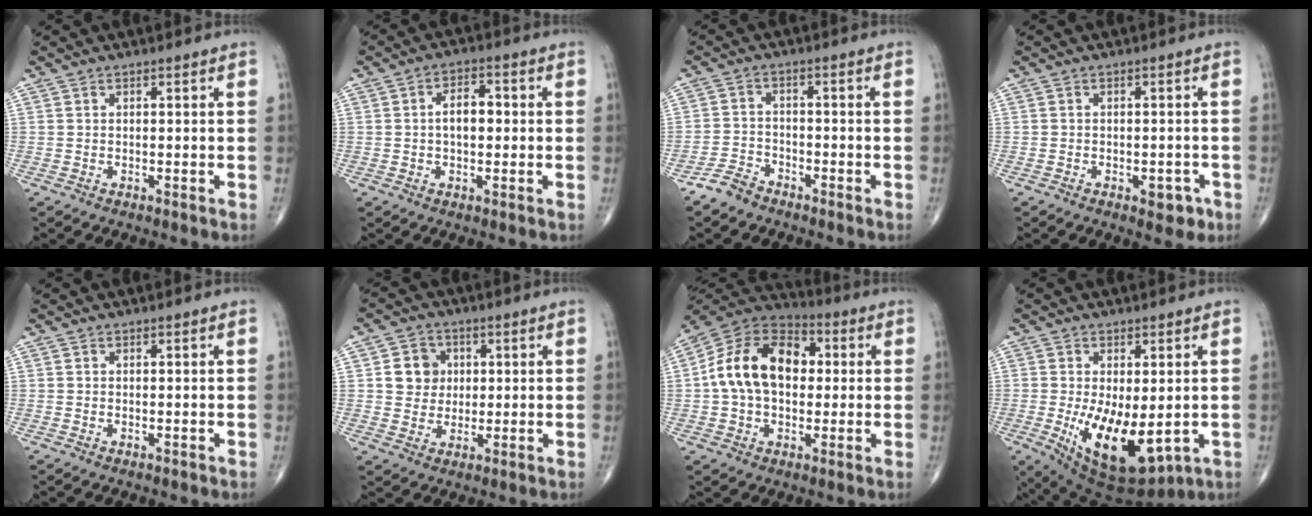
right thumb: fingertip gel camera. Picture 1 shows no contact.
{"total": 5.6, "force": [0.2, 3.3, 4.5], "torque": [-0.067, 0.015, -0.003]}
{"total": 4.1, "force": [-3.4, 2.0, 0.9], "torque": [-0.017, 0.014, -0.071]}
{"total": 3.6, "force": [-1.7, 2.1, 2.4], "torque": [-0.013, 0.005, -0.020]}
{"total": 0.0}
{"total": 6.8, "force": [1.3, 6.1, 2.5], "torque": [-0.009, 0.000, 0.020]}
{"total": 17.3, "force": [1.3, 11.9, 12.5], "torque": [-0.197, 0.032, 0.014]}
{"total": 14.7, "force": [-2.5, 7.0, 12.7], "torque": [-0.207, -0.027, -0.015]}